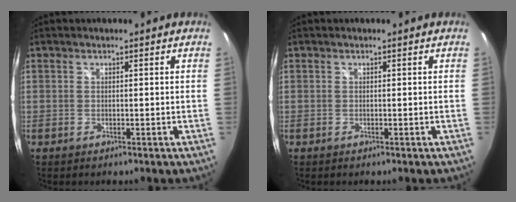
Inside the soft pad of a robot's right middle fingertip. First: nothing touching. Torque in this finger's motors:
{"motor_torque": [0.10, -0.09, -0.01, 0.00]}